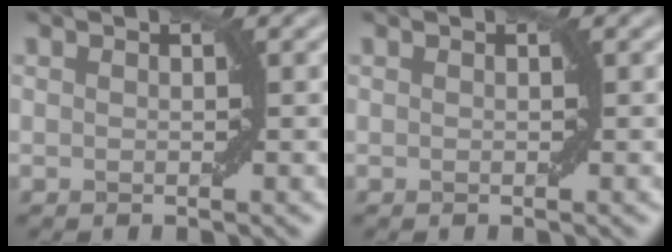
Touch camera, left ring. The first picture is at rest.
{"total": 0.0}